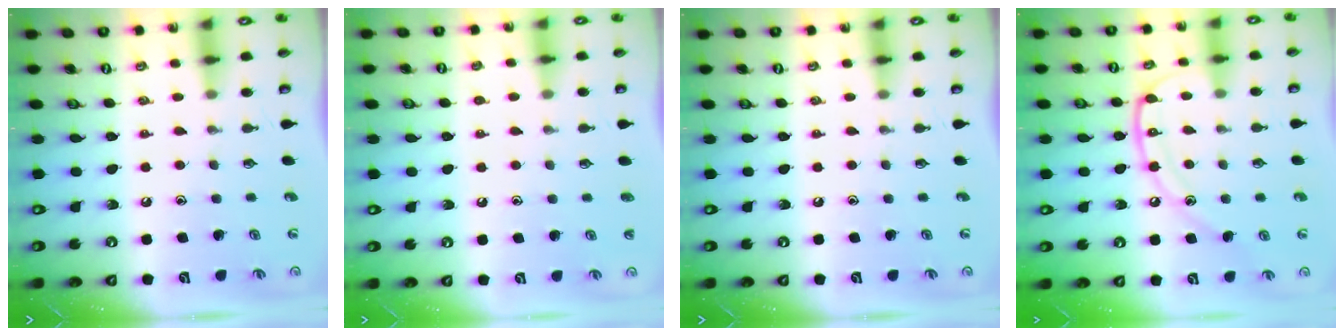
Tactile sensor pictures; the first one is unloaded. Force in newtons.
{"total": 1.1, "press": 1.1, "slide": 0.3}
{"total": 0.0}
{"total": 13.7, "press": 13.6, "slide": 1.6}